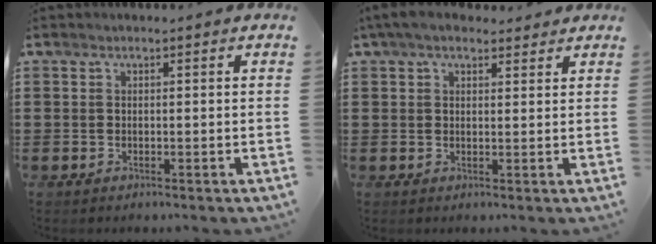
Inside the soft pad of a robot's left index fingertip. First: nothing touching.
{"total": 4.0, "force": [3.0, 1.6, 2.1], "torque": [-0.048, 0.005, 0.056]}